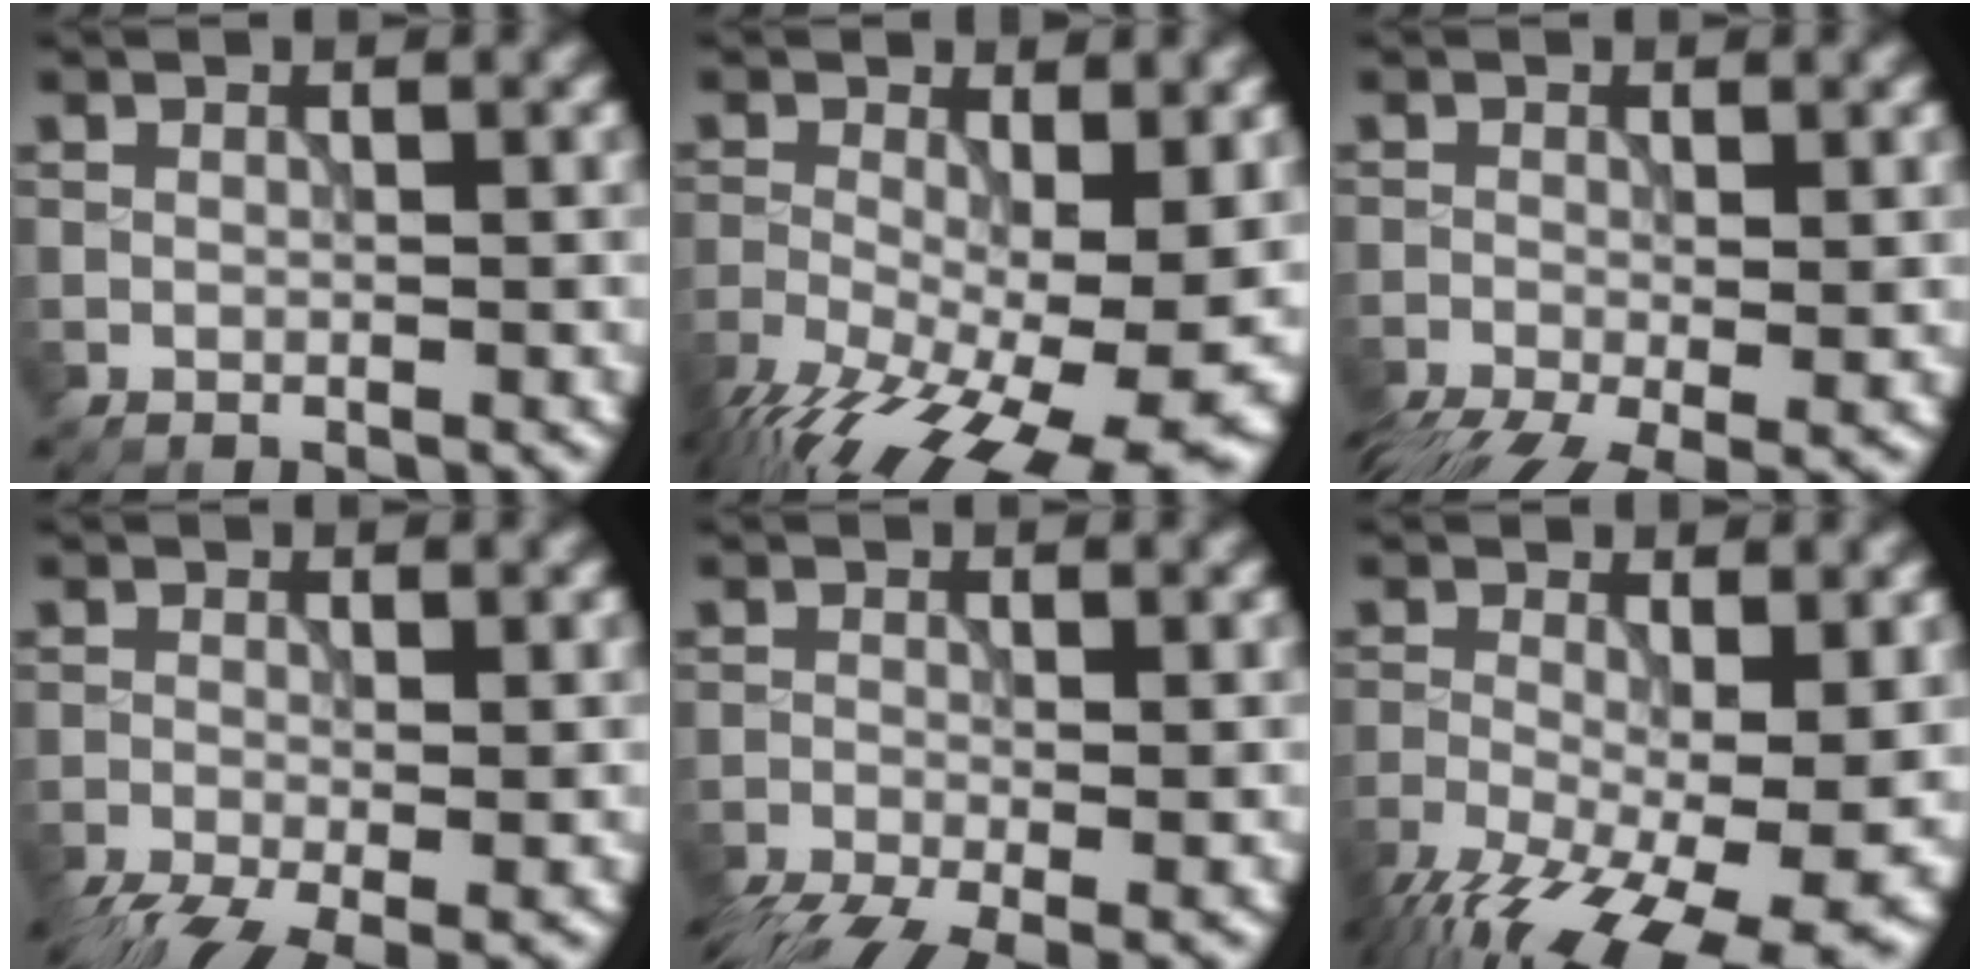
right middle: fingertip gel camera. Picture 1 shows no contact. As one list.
[{"total": 16.8, "force": [-6.3, 7.3, 13.7], "torque": [-0.243, -0.037, -0.079]}, {"total": 6.1, "force": [-3.6, 2.0, 4.5], "torque": [-0.084, -0.027, -0.060]}, {"total": 5.6, "force": [-3.5, 1.7, 4.0], "torque": [-0.074, -0.022, -0.063]}, {"total": 6.3, "force": [-4.4, 1.7, 4.2], "torque": [-0.081, -0.032, -0.082]}, {"total": 14.3, "force": [-6.4, 5.8, 11.4], "torque": [-0.204, -0.036, -0.093]}]